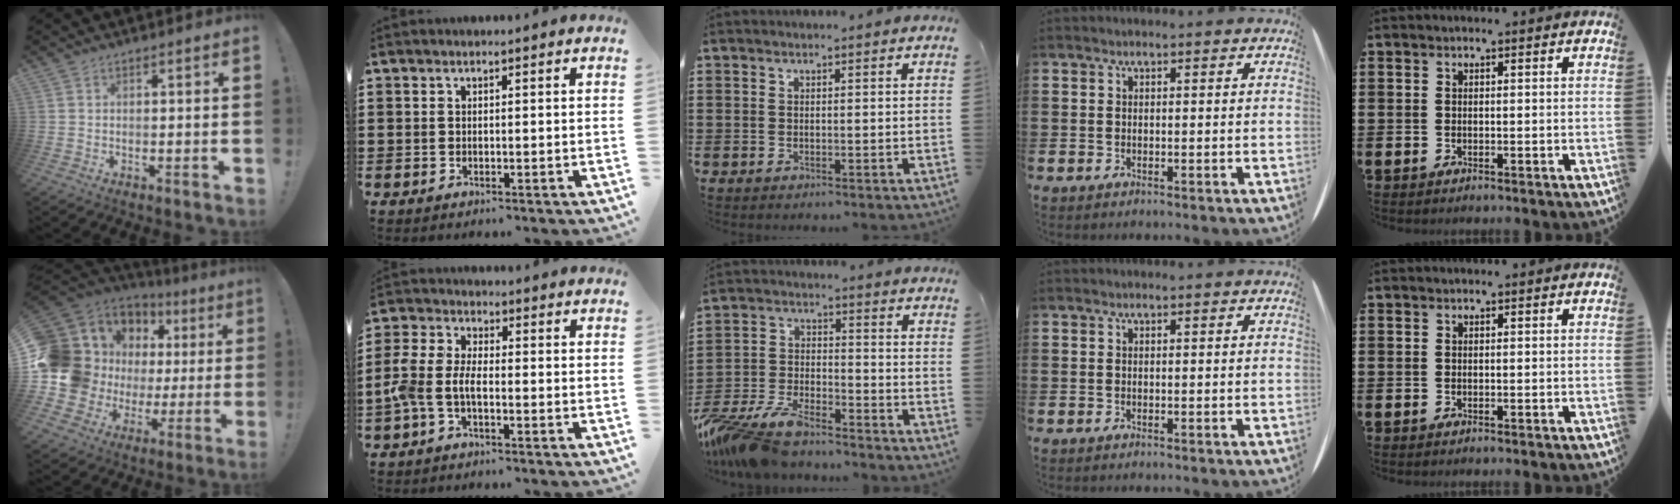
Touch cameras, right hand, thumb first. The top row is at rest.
{"thumb": {"total": 14.4, "force": [4.4, 11.8, 7.0], "torque": [-0.123, -0.044, 0.115]}, "index": {"total": 4.8, "force": [-2.1, 2.1, 3.8], "torque": [-0.109, -0.006, -0.050]}, "middle": {"total": 9.0, "force": [-8.2, 1.9, 3.2], "torque": [-0.083, 0.008, -0.165]}}